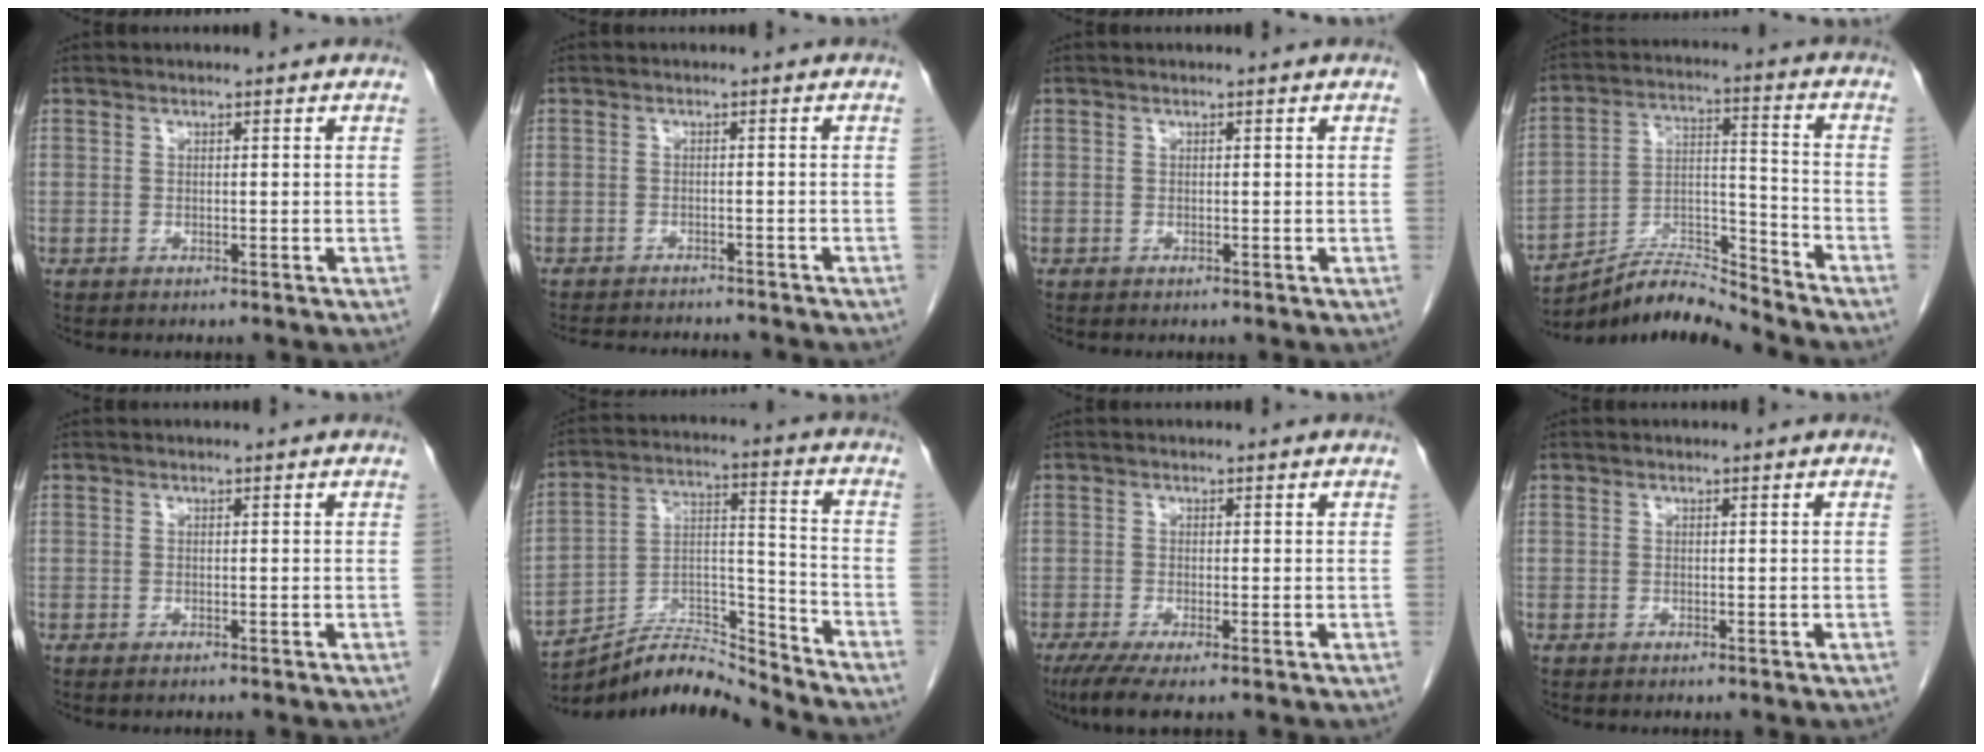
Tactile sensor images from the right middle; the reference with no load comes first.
{"total": 9.6, "force": [-9.0, 1.4, 3.0], "torque": [-0.040, -0.003, -0.115]}
{"total": 0.0}
{"total": 9.9, "force": [-9.7, -1.0, 1.2], "torque": [-0.024, 0.030, -0.178]}
{"total": 0.5, "force": [-0.4, 0.0, 0.3], "torque": [-0.007, 0.000, -0.007]}
{"total": 11.8, "force": [-11.7, -1.0, 0.6], "torque": [-0.014, 0.047, -0.215]}
{"total": 4.2, "force": [-2.7, 0.4, 3.2], "torque": [-0.055, -0.014, -0.049]}
{"total": 0.0}